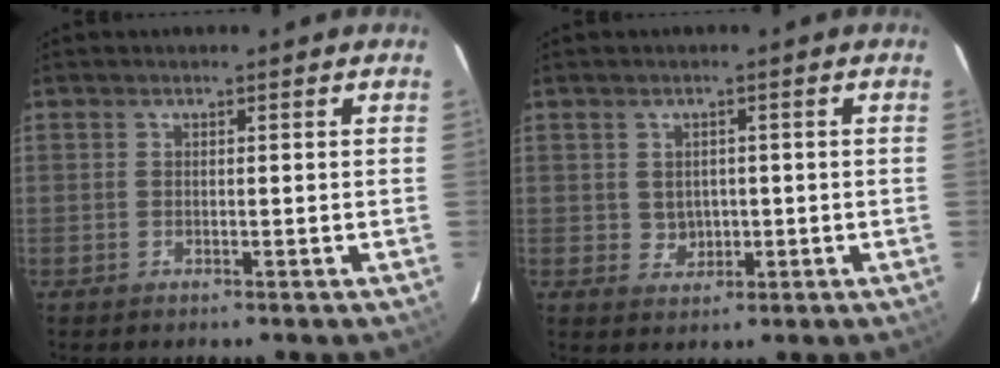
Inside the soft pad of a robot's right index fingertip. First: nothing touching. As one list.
[{"total": 3.1, "force": [0.1, 3.0, 0.9], "torque": [-0.016, 0.005, 0.011]}]